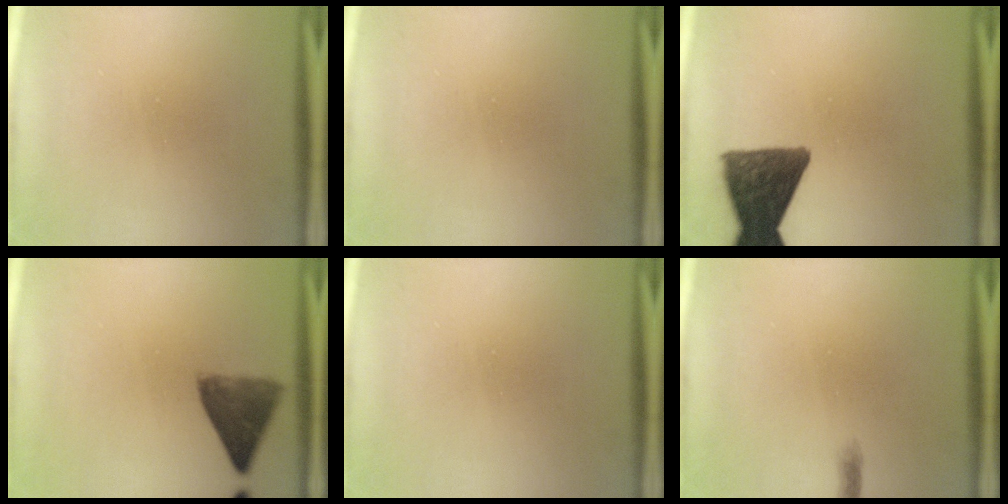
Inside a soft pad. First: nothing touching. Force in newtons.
{"total": 0.0}
{"total": 11.3}
{"total": 7.1}
{"total": 0.0}
{"total": 0.6}